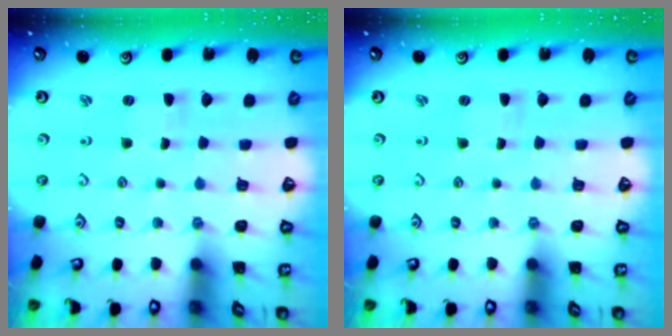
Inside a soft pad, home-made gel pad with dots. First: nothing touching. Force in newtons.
{"total": 0.0}